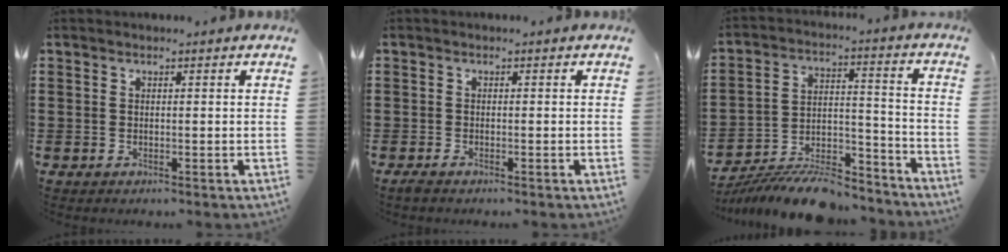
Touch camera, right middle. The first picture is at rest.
{"total": 0.7, "force": [-0.5, 0.1, 0.5], "torque": [-0.012, -0.006, -0.009]}
{"total": 11.1, "force": [-10.3, 1.7, 3.6], "torque": [-0.049, 0.037, -0.198]}